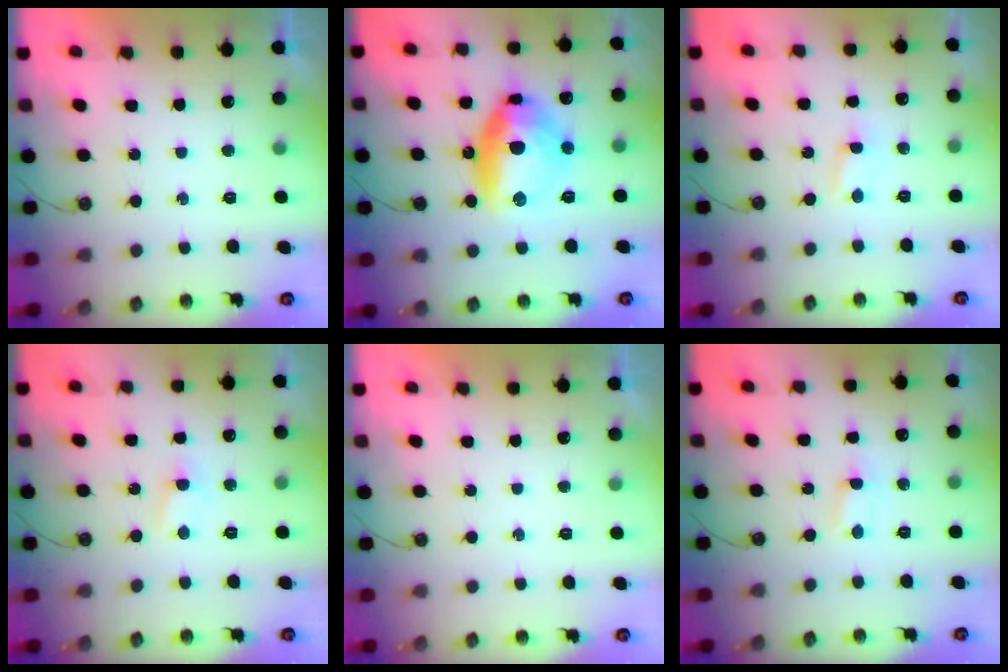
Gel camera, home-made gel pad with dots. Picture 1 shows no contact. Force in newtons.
{"total": 14.6, "press": 14.4, "slide": 1.8}
{"total": 1.0, "press": 1.0, "slide": 0.1}
{"total": 2.8, "press": 2.8, "slide": 0.3}
{"total": 0.0}
{"total": 0.8, "press": 0.8, "slide": 0.1}